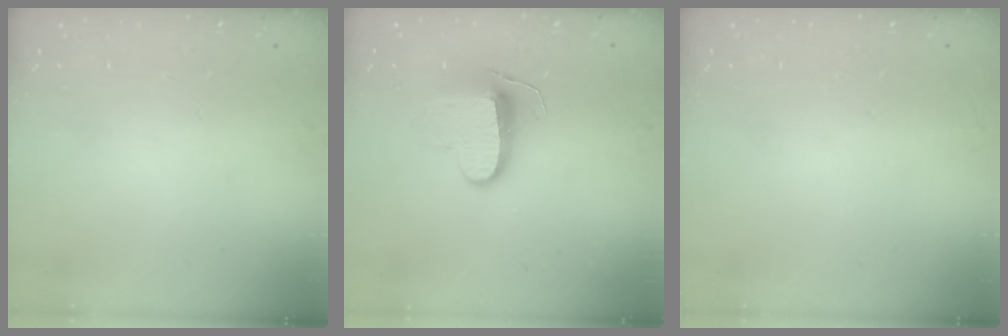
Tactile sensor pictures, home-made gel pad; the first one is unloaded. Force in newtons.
{"total": 9.4, "press": 9.4, "slide": 0.5}
{"total": 0.0}